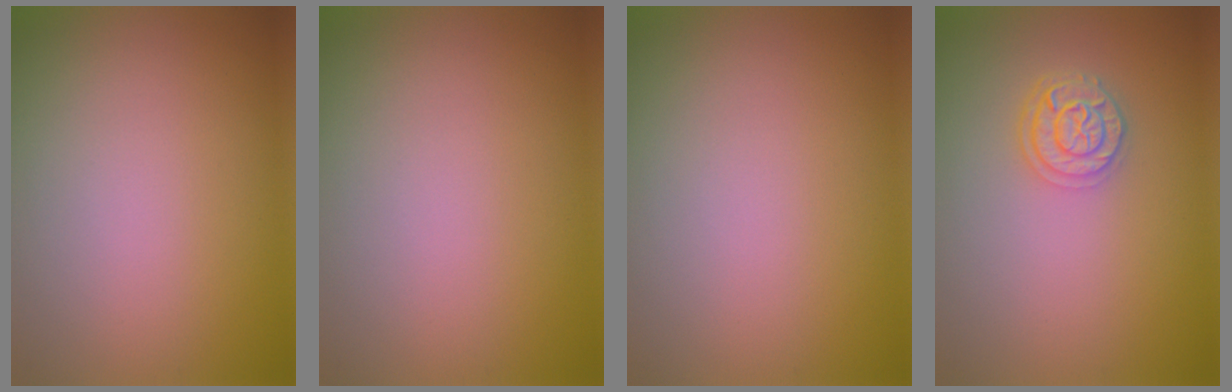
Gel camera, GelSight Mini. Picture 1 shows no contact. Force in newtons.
{"total": 0.0}
{"total": 0.0}
{"total": 2.8, "press": 2.3, "slide": 1.5}